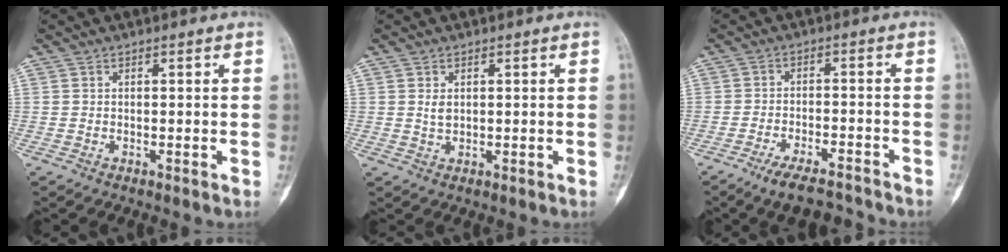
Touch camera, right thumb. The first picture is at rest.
{"total": 1.8, "force": [0.5, 1.2, 1.2], "torque": [-0.014, -0.003, 0.013]}
{"total": 7.3, "force": [-5.9, 2.2, 3.7], "torque": [-0.065, 0.035, -0.099]}